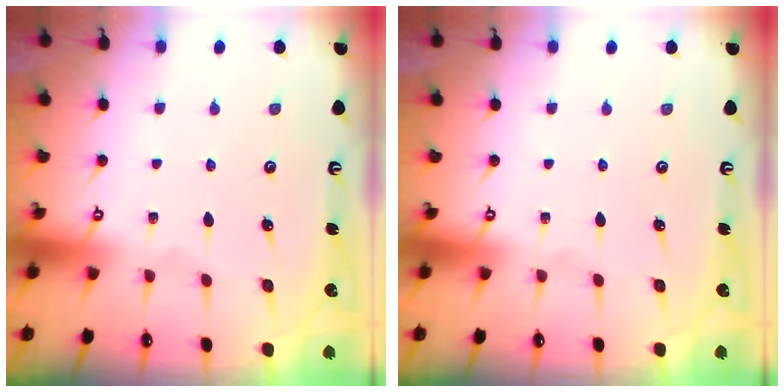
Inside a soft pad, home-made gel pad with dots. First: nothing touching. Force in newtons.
{"total": 0.0}